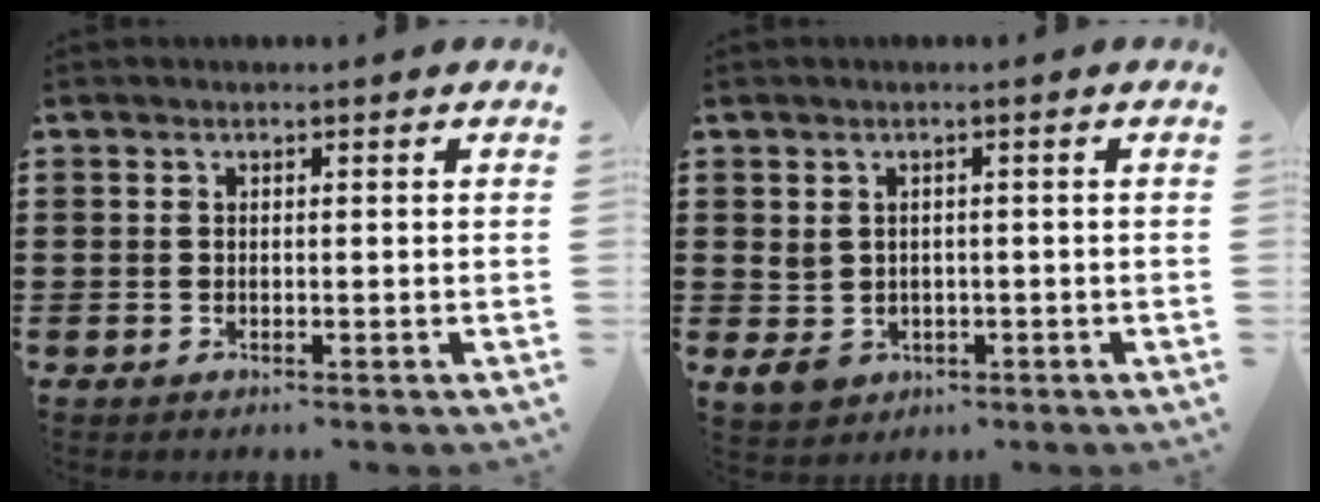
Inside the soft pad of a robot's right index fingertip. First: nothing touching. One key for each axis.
{"total": 2.8, "fx": -0.3, "fy": 2.2, "fz": 1.6, "tx": -0.051, "ty": -0.004, "tz": -0.011}